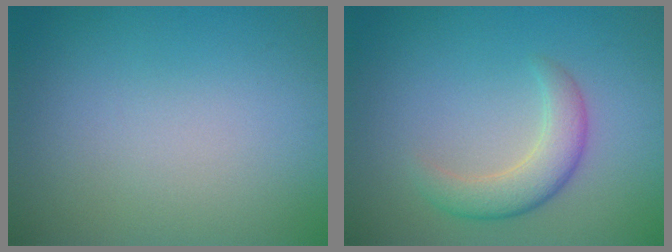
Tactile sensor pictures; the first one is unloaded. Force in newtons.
{"total": 3.5, "press": 3.5, "slide": 0.3}